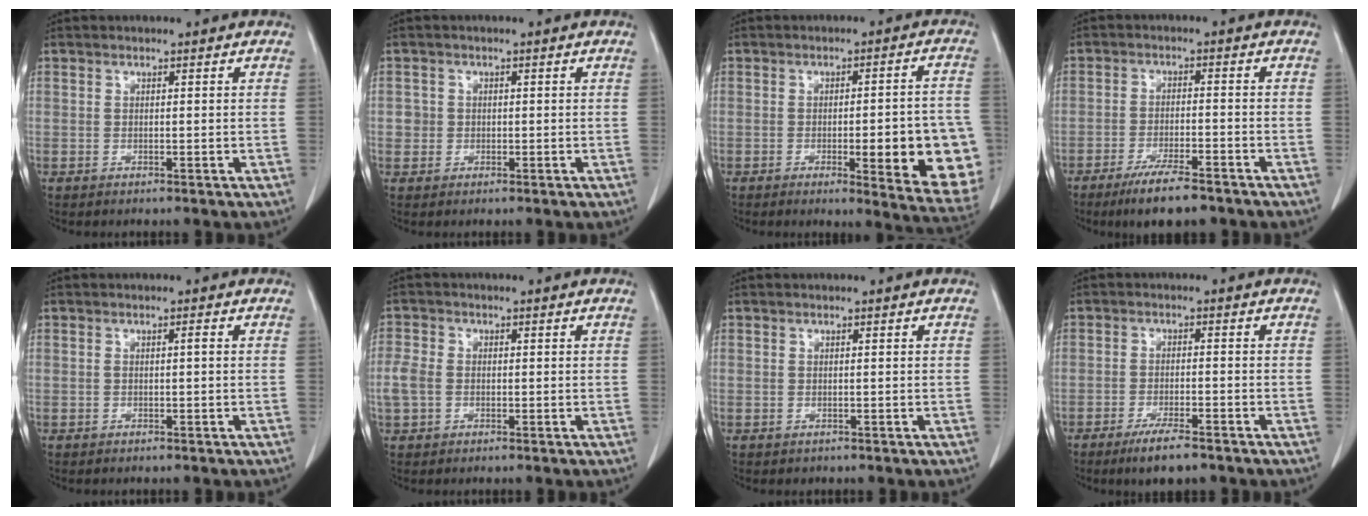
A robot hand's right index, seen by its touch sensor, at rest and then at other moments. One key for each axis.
{"total": 1.8, "fx": 0.0, "fy": 1.8, "fz": 0.2, "tx": 0.007, "ty": 0.005, "tz": -0.001}
{"total": 14.9, "fx": -3.6, "fy": 2.8, "fz": 14.2, "tx": -0.108, "ty": 0.010, "tz": -0.030}
{"total": 8.3, "fx": -6.3, "fy": 1.4, "fz": 5.2, "tx": -0.086, "ty": -0.016, "tz": -0.101}
{"total": 0.6, "fx": 0.0, "fy": 0.0, "fz": 0.6, "tx": -0.009, "ty": 0.001, "tz": -0.001}
{"total": 3.5, "fx": -0.5, "fy": 2.6, "fz": 2.2, "tx": -0.067, "ty": 0.007, "tz": -0.011}
{"total": 0.5, "fx": -0.2, "fy": 0.5, "fz": 0.0, "tx": 0.000, "ty": 0.005, "tz": -0.003}
{"total": 5.7, "fx": -4.2, "fy": 0.9, "fz": 3.8, "tx": -0.069, "ty": -0.011, "tz": -0.067}